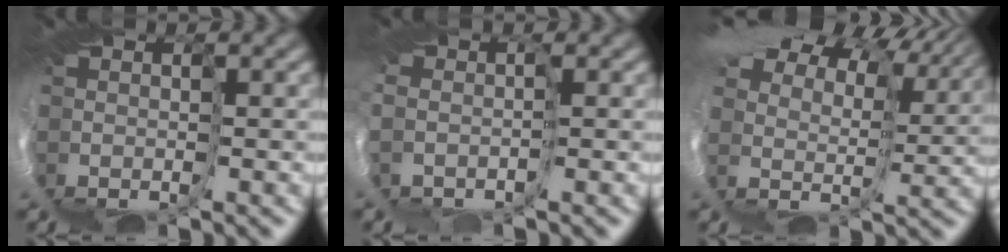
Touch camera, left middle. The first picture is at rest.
{"total": 1.8, "force": [-0.1, -1.7, -0.3], "torque": [0.001, -0.010, 0.026]}
{"total": 13.5, "force": [11.3, 5.0, 5.4], "torque": [-0.137, 0.032, 0.223]}